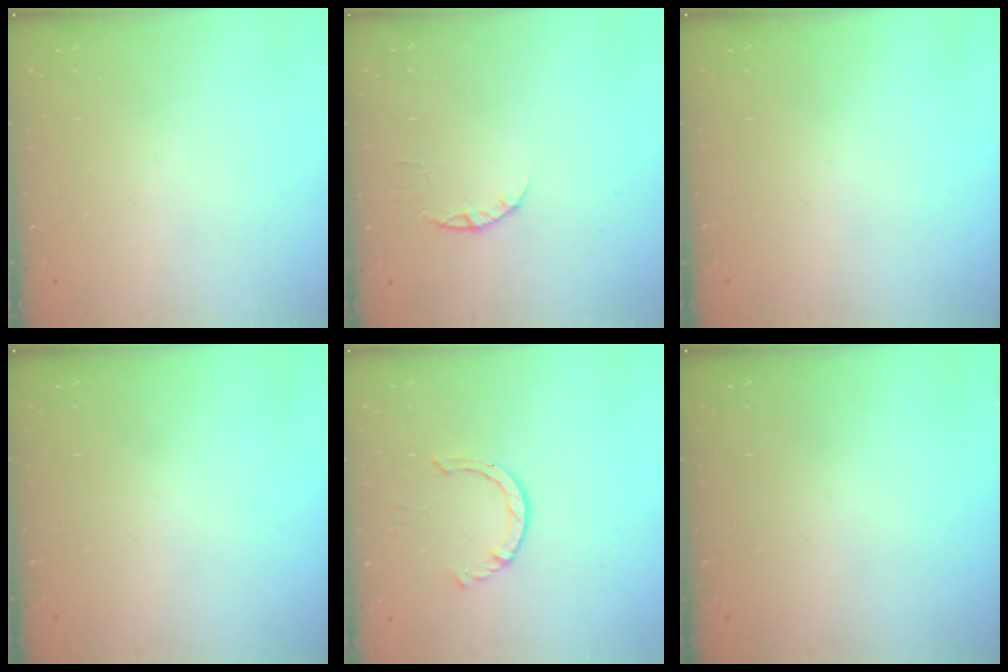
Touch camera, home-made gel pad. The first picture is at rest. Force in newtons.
{"total": 2.4, "press": 2.3, "slide": 0.4}
{"total": 0.0}
{"total": 0.0}
{"total": 2.9, "press": 2.9, "slide": 0.4}
{"total": 0.0}